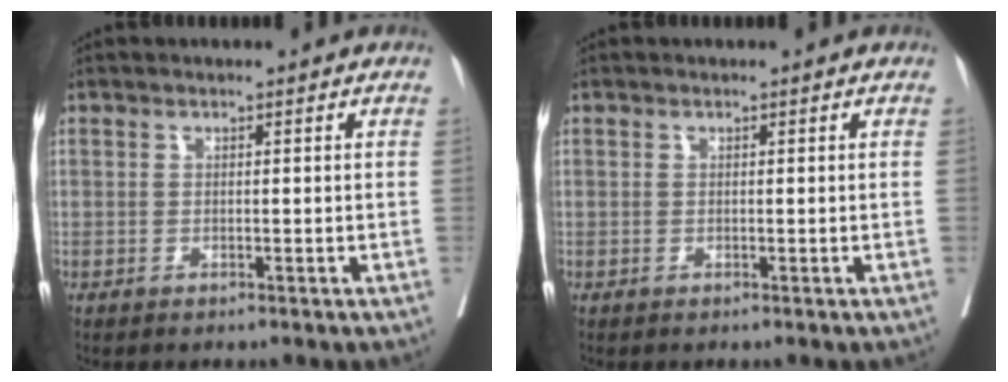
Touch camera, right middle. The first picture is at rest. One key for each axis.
{"total": 0.0}